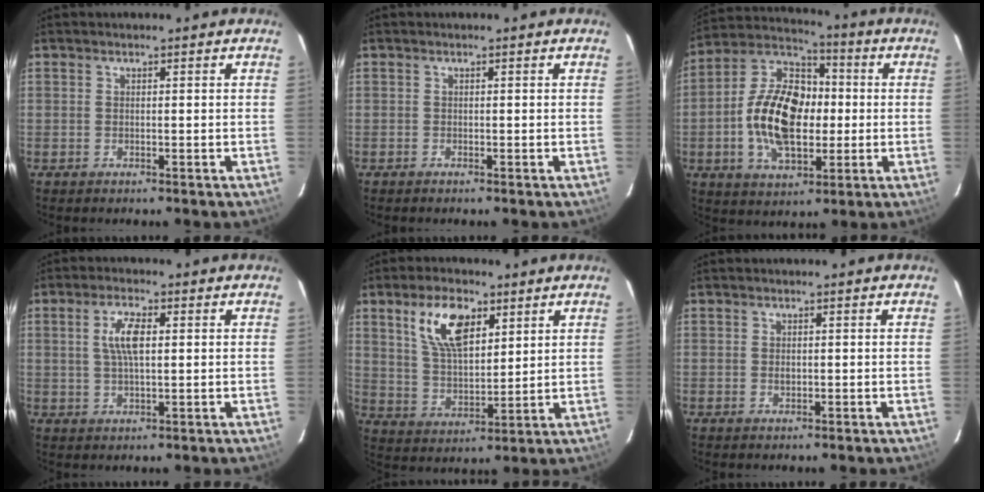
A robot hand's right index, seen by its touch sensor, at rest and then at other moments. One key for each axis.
{"total": 0.0}
{"total": 17.4, "fx": -1.8, "fy": 10.4, "fz": 13.8, "tx": -0.266, "ty": 0.018, "tz": -0.033}
{"total": 5.6, "fx": 1.1, "fy": 2.0, "fz": 5.1, "tx": -0.099, "ty": 0.007, "tz": 0.022}
{"total": 11.5, "fx": 5.7, "fy": 5.5, "fz": 8.3, "tx": -0.151, "ty": 0.014, "tz": 0.113}
{"total": 1.1, "fx": -0.1, "fy": 0.8, "fz": 0.6, "tx": -0.009, "ty": 0.001, "tz": -0.001}